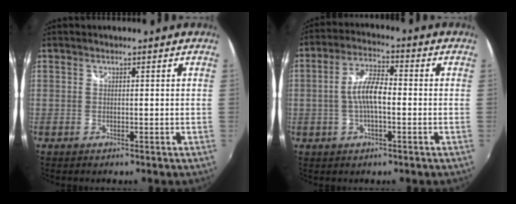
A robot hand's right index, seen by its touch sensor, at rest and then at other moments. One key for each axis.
{"total": 7.2, "fx": -1.0, "fy": 2.5, "fz": 6.7, "tx": -0.130, "ty": 0.012, "tz": -0.019}